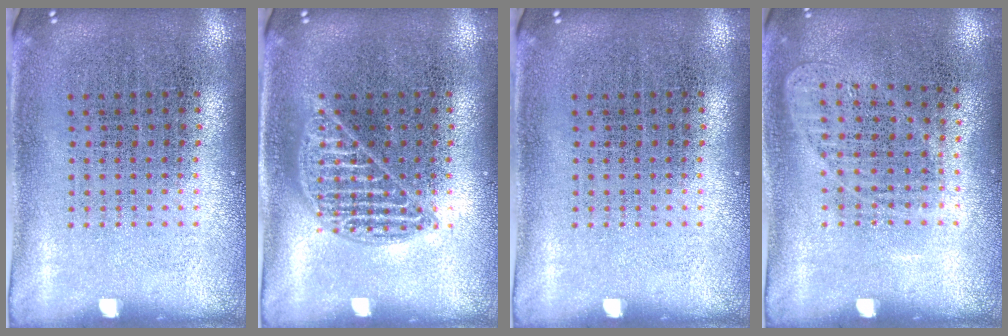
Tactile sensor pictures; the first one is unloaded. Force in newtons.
{"total": 1.8, "press": 1.8, "slide": 0.3}
{"total": 0.0}
{"total": 0.9, "press": 0.8, "slide": 0.4}